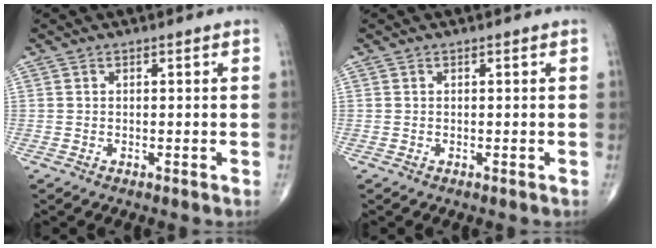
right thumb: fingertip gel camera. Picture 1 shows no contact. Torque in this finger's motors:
{"motor_torque": [0.00, 0.00, 0.00, 0.00, 0.00]}